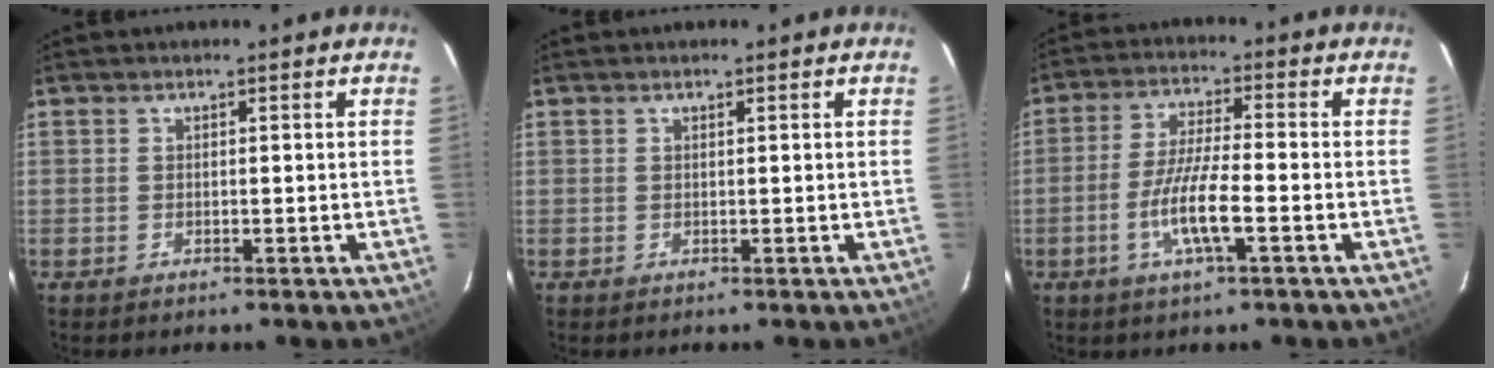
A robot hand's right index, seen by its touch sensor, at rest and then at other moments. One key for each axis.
{"total": 0.0}
{"total": 8.4, "fx": -3.0, "fy": 0.9, "fz": 7.8, "tx": -0.155, "ty": -0.005, "tz": -0.060}